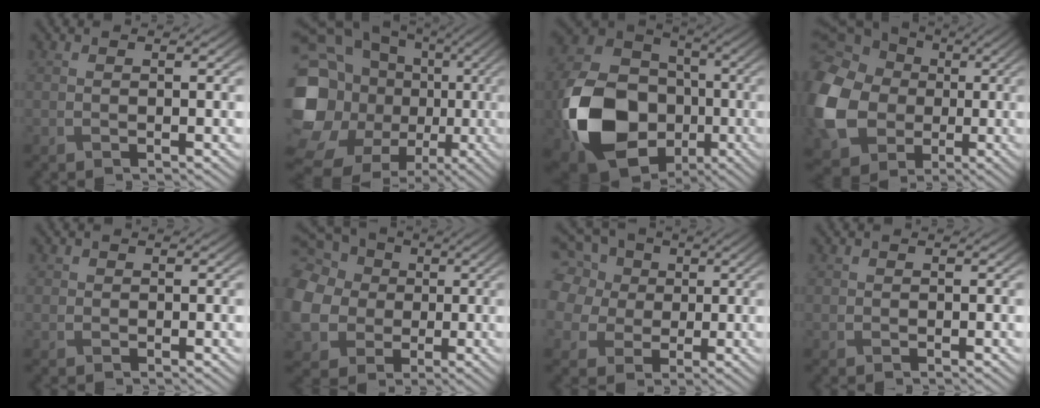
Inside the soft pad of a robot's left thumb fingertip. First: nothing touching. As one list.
[{"total": 23.0, "force": [-1.5, 20.1, 11.0], "torque": [-0.271, 0.003, -0.046]}, {"total": 18.5, "force": [-4.9, 14.2, 10.7], "torque": [-0.254, -0.051, -0.086]}, {"total": 17.9, "force": [-0.4, 15.5, 9.1], "torque": [-0.283, -0.024, -0.018]}, {"total": 0.9, "force": [0.2, 0.9, 0.1], "torque": [-0.001, -0.003, 0.000]}, {"total": 15.6, "force": [1.2, 13.8, 7.1], "torque": [-0.267, -0.002, 0.002]}, {"total": 12.2, "force": [3.9, 10.2, 5.5], "torque": [-0.205, 0.023, 0.070]}, {"total": 0.6, "force": [0.1, 0.6, 0.0], "torque": [0.001, -0.003, -0.001]}]